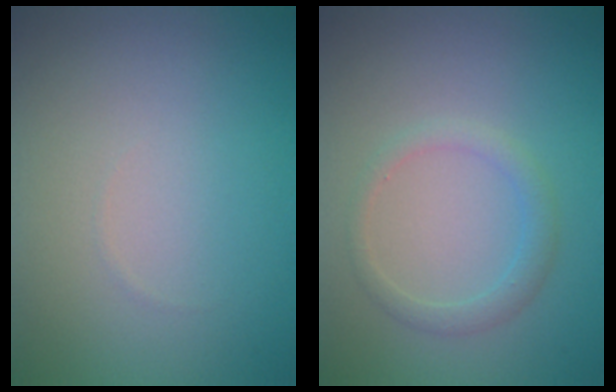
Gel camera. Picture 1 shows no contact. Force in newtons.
{"total": 1.7, "press": 1.7, "slide": 0.2}